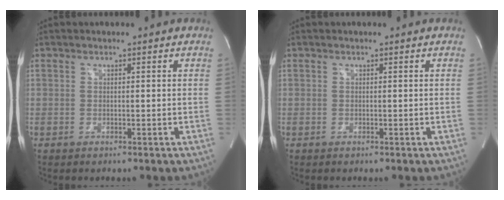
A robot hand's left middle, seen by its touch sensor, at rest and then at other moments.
{"total": 0.0}